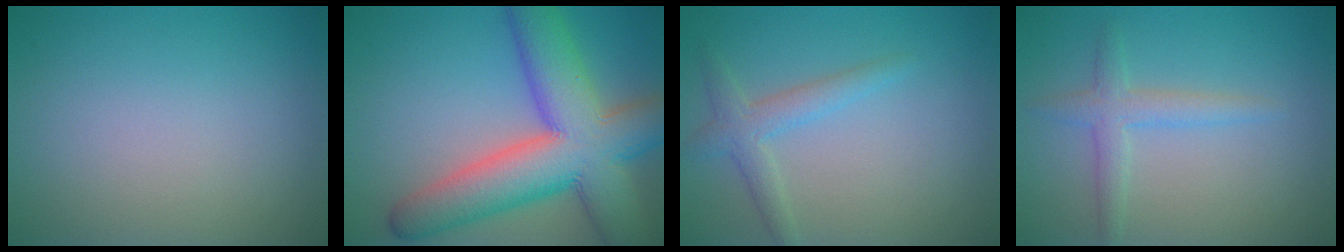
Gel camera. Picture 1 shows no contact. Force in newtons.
{"total": 12.3, "press": 12.3, "slide": 0.5}
{"total": 2.4, "press": 2.4, "slide": 0.1}
{"total": 2.3, "press": 2.3, "slide": 0.1}